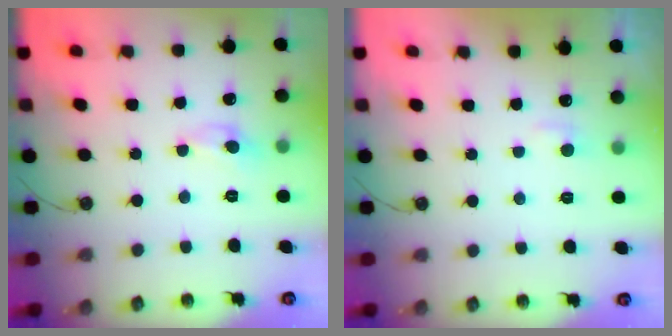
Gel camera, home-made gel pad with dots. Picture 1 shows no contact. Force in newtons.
{"total": 1.4, "press": 1.3, "slide": 0.6}